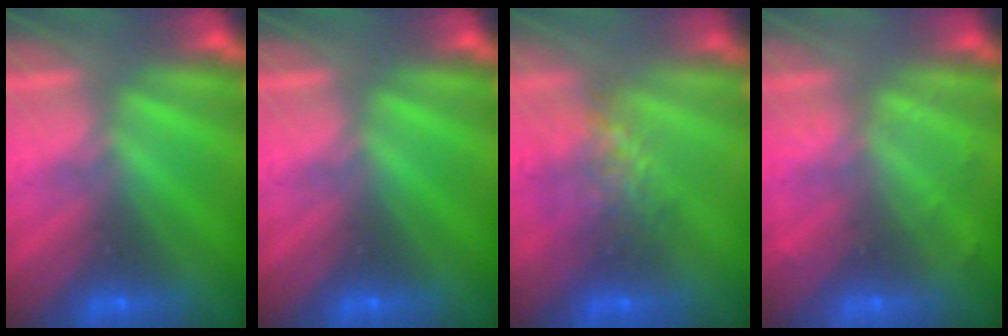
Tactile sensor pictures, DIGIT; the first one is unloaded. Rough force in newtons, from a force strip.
{"total": 0.0}
{"total": 7.2}
{"total": 2.1}